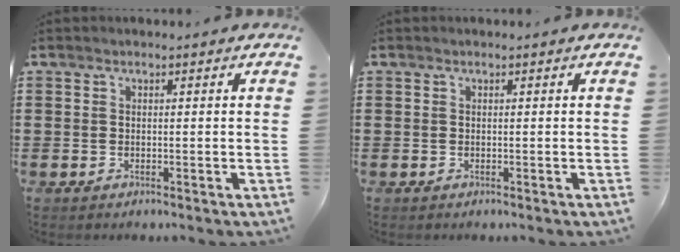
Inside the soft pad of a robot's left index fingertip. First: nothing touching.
{"total": 0.0}